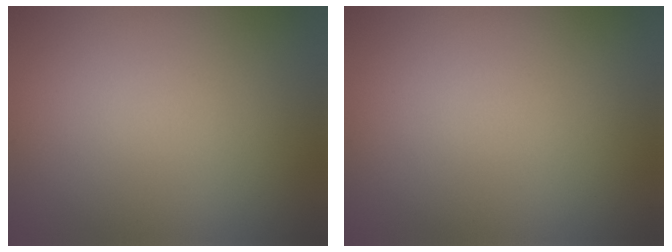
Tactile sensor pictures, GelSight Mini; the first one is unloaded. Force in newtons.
{"total": 0.0}